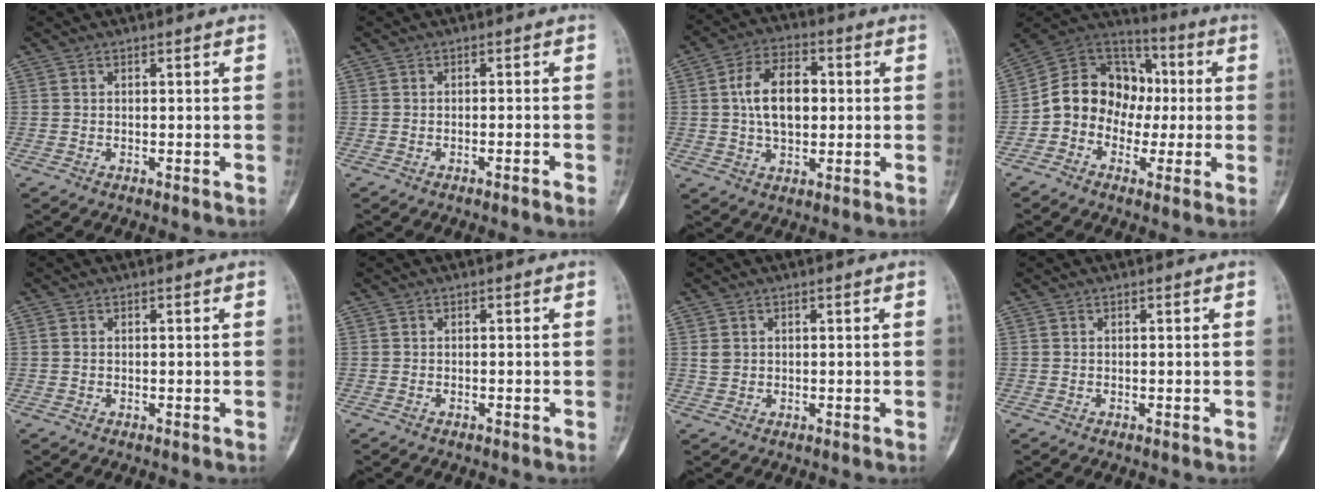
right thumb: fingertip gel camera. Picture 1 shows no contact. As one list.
[{"total": 1.5, "force": [-1.0, -0.1, 1.1], "torque": [-0.026, 0.006, -0.014]}, {"total": 11.4, "force": [1.1, 7.0, 9.0], "torque": [-0.143, 0.013, 0.018]}, {"total": 14.7, "force": [-1.6, 12.4, 7.7], "torque": [-0.092, 0.047, -0.039]}, {"total": 0.6, "force": [0.1, 0.4, 0.4], "torque": [-0.009, 0.002, 0.002]}, {"total": 0.0}, {"total": 1.9, "force": [0.5, 1.6, 0.8], "torque": [-0.012, 0.001, 0.014]}, {"total": 0.0}]